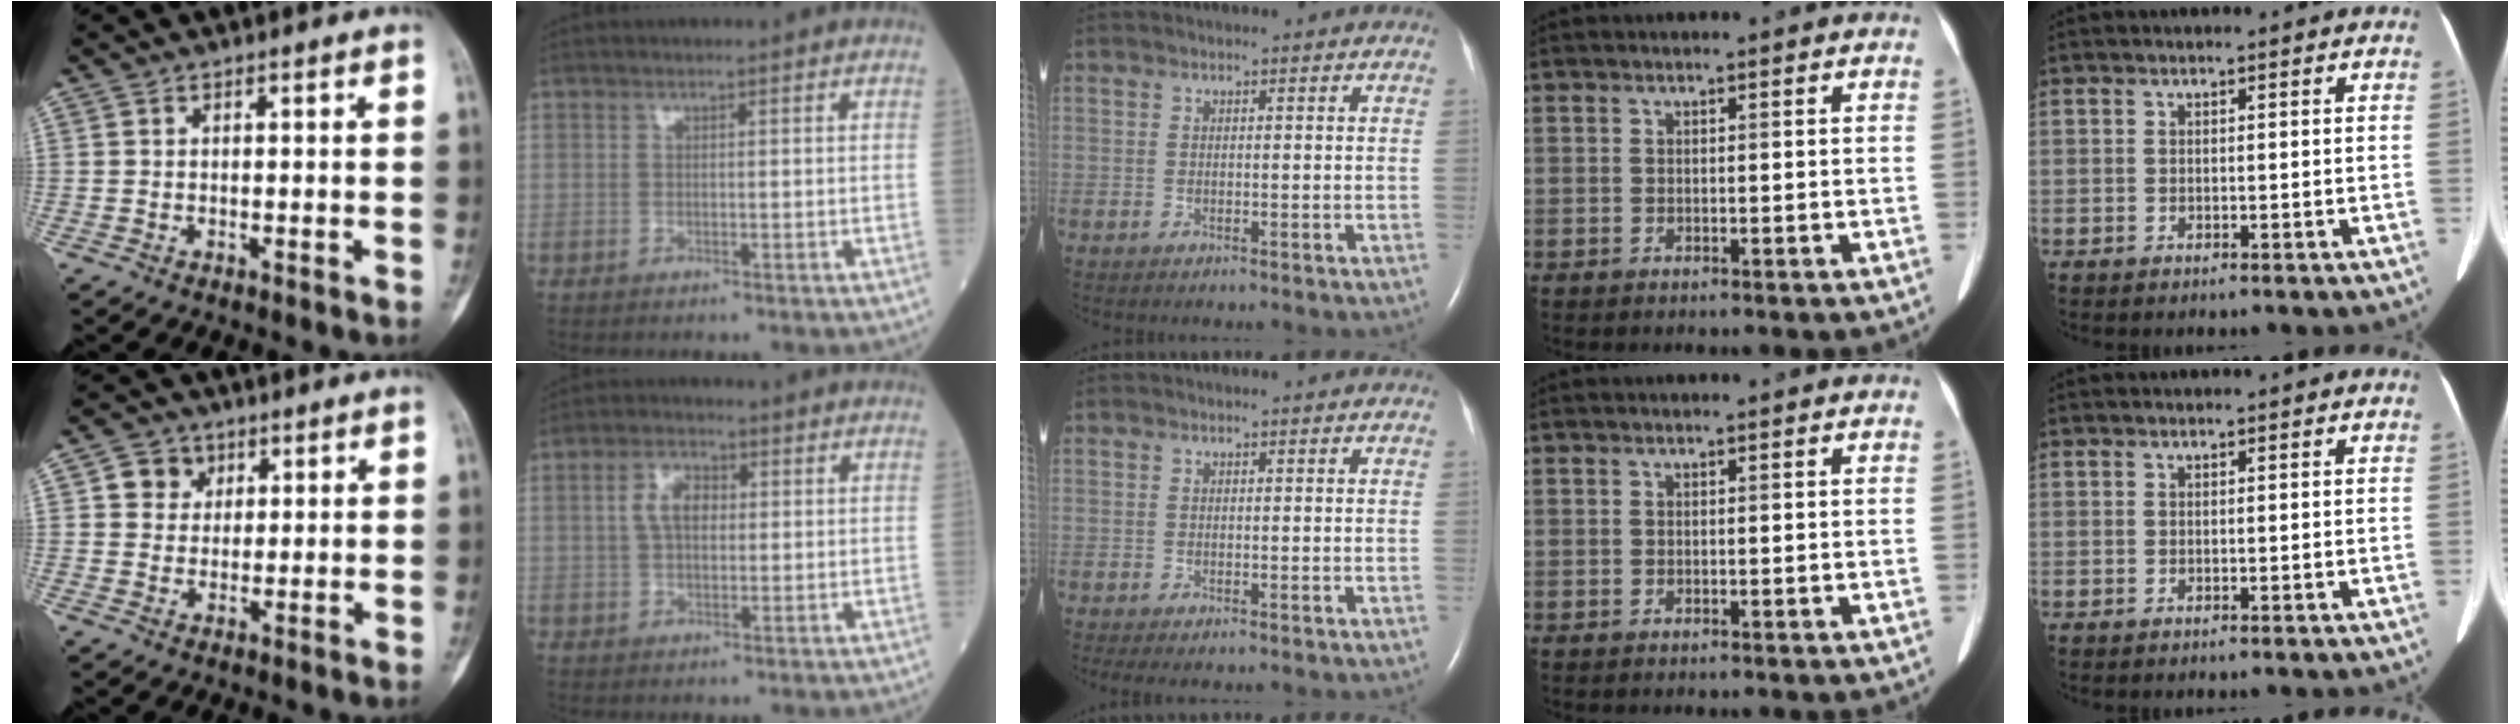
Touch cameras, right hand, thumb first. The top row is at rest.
{"thumb": {"total": 4.9, "force": [1.8, 4.3, 1.2], "torque": [0.006, -0.002, 0.028]}, "index": {"total": 4.4, "force": [0.7, 2.6, 3.4], "torque": [-0.069, 0.013, 0.012]}, "middle": {"total": 0.9, "force": [-0.6, 0.2, 0.7], "torque": [-0.013, -0.005, -0.007]}}